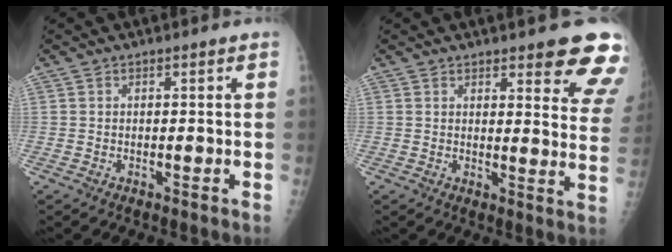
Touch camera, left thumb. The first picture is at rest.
{"total": 12.0, "force": [9.0, 3.2, 7.2], "torque": [-0.039, -0.051, 0.089]}